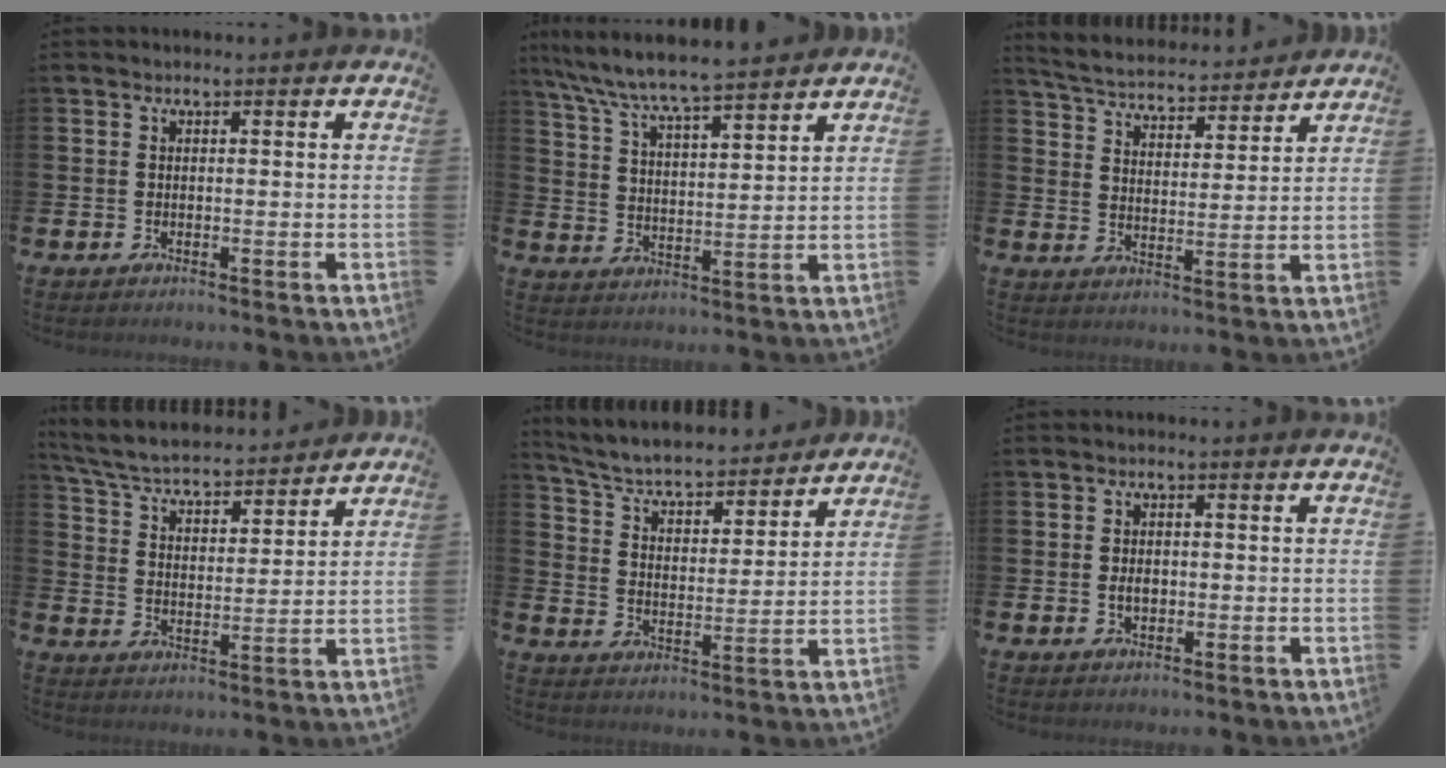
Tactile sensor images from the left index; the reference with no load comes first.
{"total": 7.3, "force": [7.0, 0.3, 2.1], "torque": [-0.071, -0.046, 0.122]}
{"total": 5.0, "force": [4.9, 0.9, 0.5], "torque": [-0.037, -0.039, 0.081]}
{"total": 5.7, "force": [5.3, 1.3, 1.4], "torque": [-0.053, -0.044, 0.087]}
{"total": 5.9, "force": [5.4, 1.7, 1.9], "torque": [-0.063, -0.049, 0.085]}
{"total": 1.8, "force": [-0.1, 1.3, 1.3], "torque": [-0.010, 0.000, -0.007]}